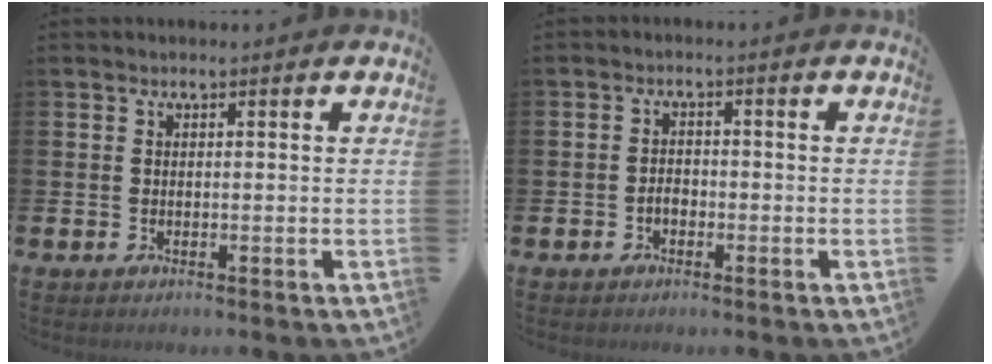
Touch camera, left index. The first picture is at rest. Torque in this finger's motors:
{"motor_torque": [0.05, 0.02, 0.01, 0.02]}